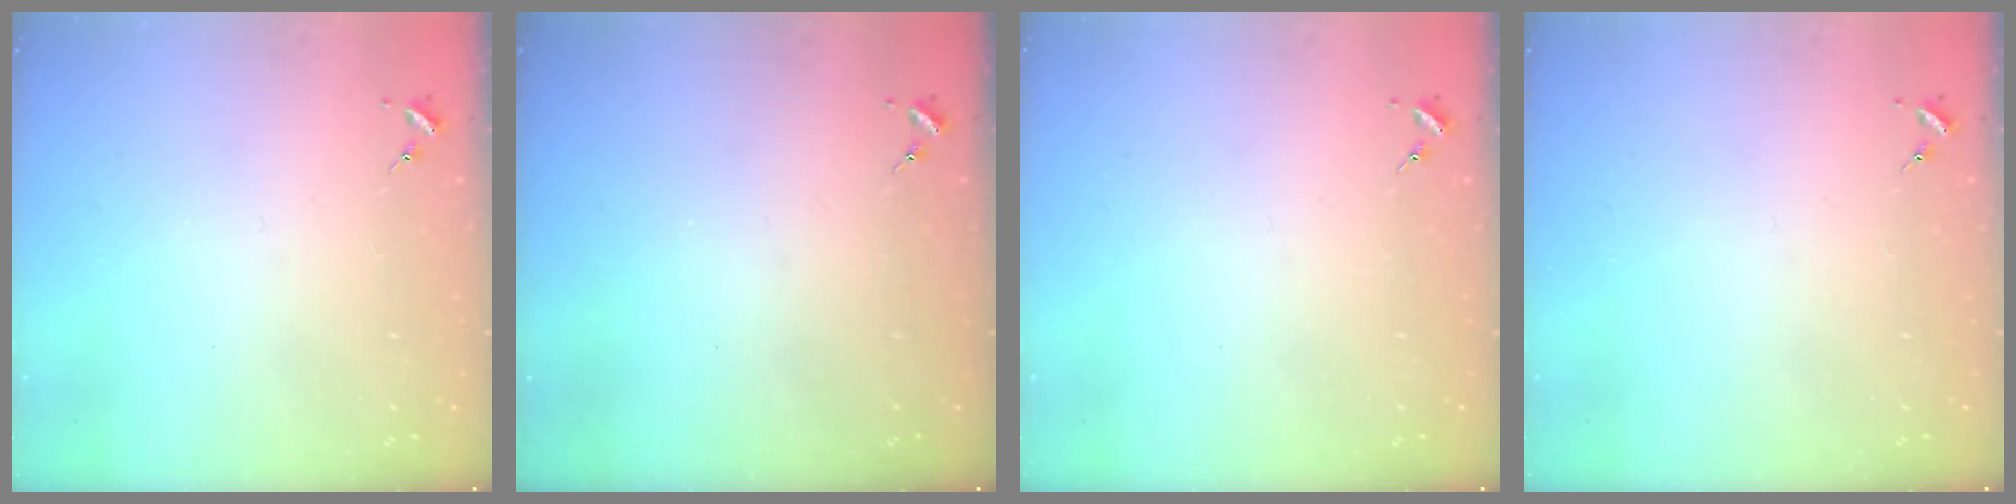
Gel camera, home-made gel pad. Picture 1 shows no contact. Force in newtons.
{"total": 0.0}
{"total": 0.0}
{"total": 0.0}